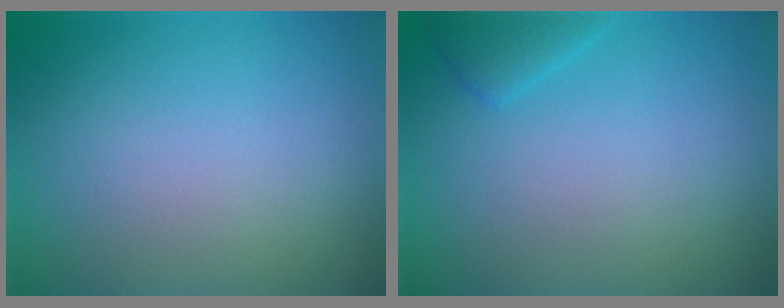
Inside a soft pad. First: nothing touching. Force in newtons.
{"total": 1.5, "press": 1.5, "slide": 0.2}